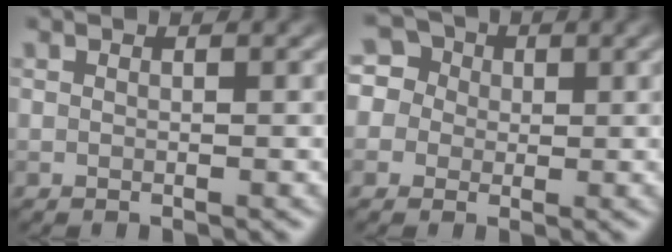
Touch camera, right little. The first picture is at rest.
{"total": 7.0, "force": [2.1, 6.1, 2.7], "torque": [-0.051, 0.051, 0.001]}